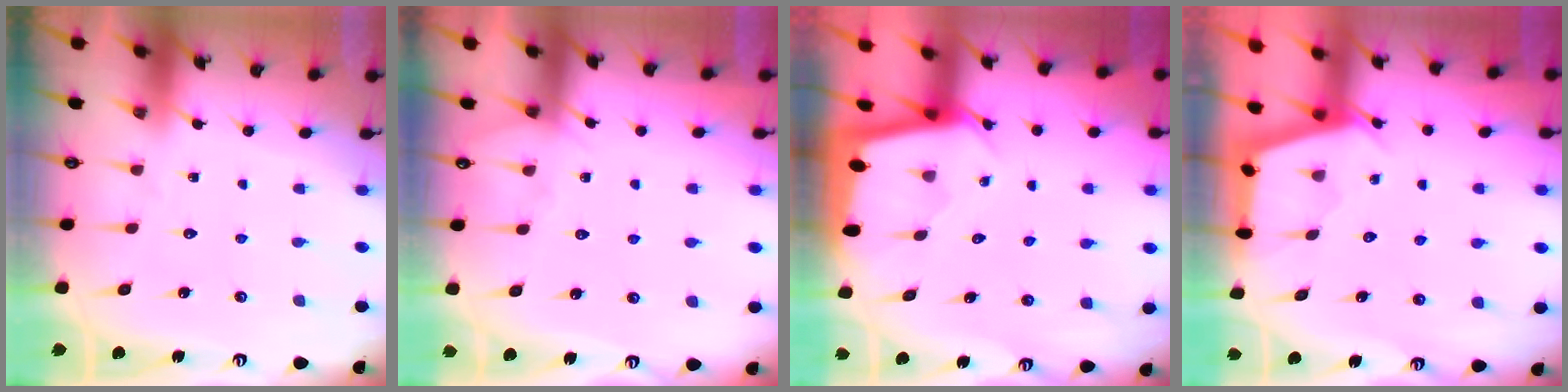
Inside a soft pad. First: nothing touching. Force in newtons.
{"total": 3.4, "press": 3.4, "slide": 0.5}
{"total": 2.4, "press": 2.4, "slide": 0.1}
{"total": 2.9, "press": 2.9, "slide": 0.3}